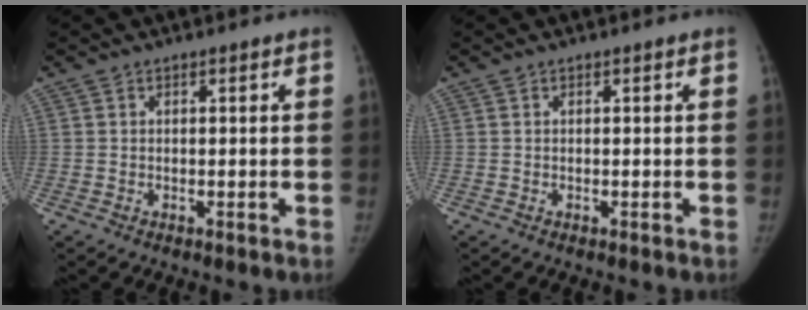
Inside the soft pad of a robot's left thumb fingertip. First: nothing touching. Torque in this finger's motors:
{"motor_torque": [0.03, 0.01, 0.10, -0.06, 0.04]}